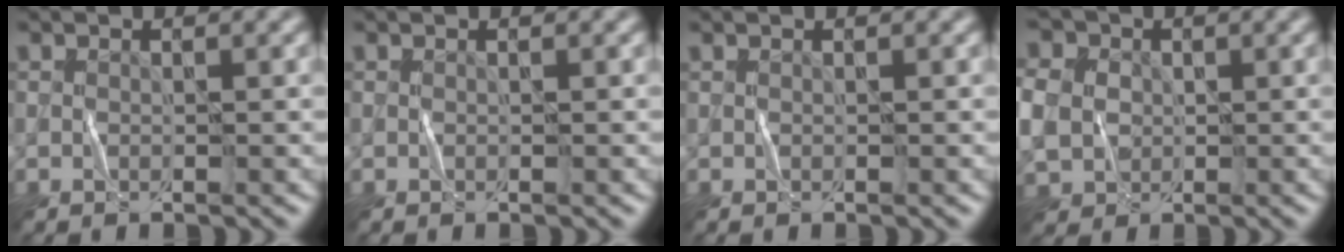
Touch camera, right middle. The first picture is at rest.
{"total": 0.0}
{"total": 0.0}
{"total": 6.9, "force": [0.4, 5.8, 3.7], "torque": [-0.092, 0.013, -0.009]}